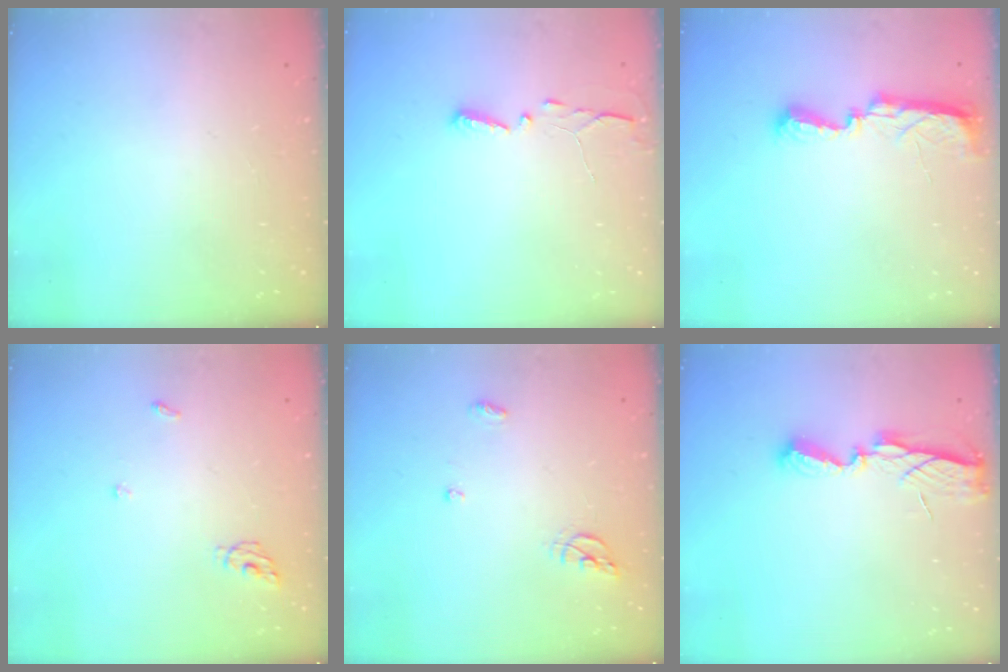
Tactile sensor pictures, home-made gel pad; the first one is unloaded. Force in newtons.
{"total": 2.9, "press": 2.9, "slide": 0.4}
{"total": 8.0, "press": 7.9, "slide": 1.1}
{"total": 5.2, "press": 5.1, "slide": 0.3}
{"total": 6.5, "press": 6.5, "slide": 0.1}
{"total": 6.2, "press": 6.2, "slide": 0.0}